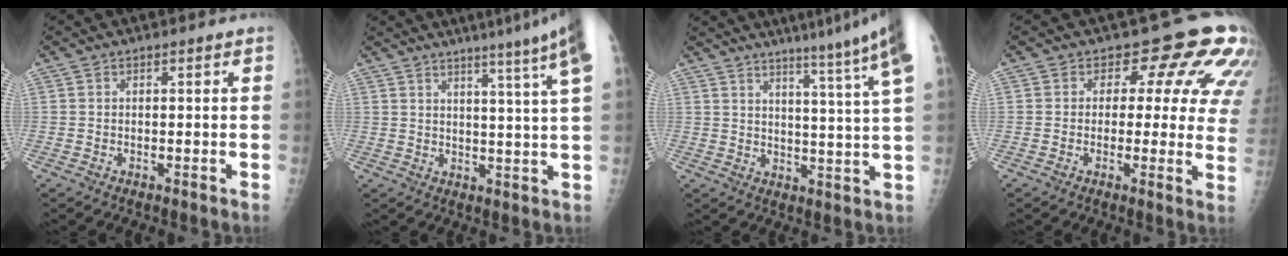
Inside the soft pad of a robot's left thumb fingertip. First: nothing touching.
{"total": 13.4, "force": [9.2, -1.2, 9.7], "torque": [-0.128, -0.047, 0.103]}
{"total": 15.4, "force": [10.8, -0.9, 10.9], "torque": [-0.142, -0.064, 0.131]}
{"total": 12.8, "force": [6.0, 7.2, 8.8], "torque": [-0.055, -0.022, 0.044]}